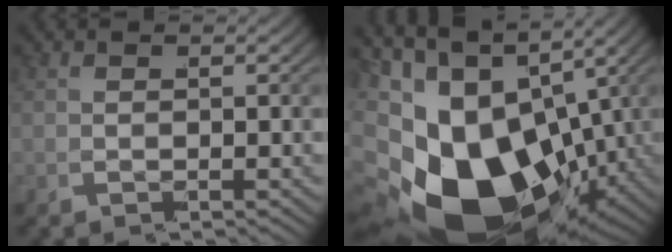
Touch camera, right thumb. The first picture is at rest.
{"total": 19.1, "force": [-4.3, 12.1, 14.1], "torque": [-0.261, -0.033, -0.050]}